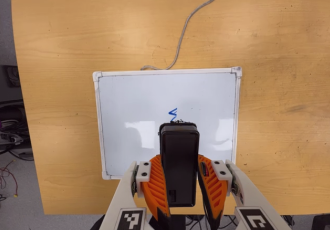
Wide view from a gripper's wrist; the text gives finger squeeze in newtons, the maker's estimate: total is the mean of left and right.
{"total": 8.3, "left": 5.9, "right": 10.6}